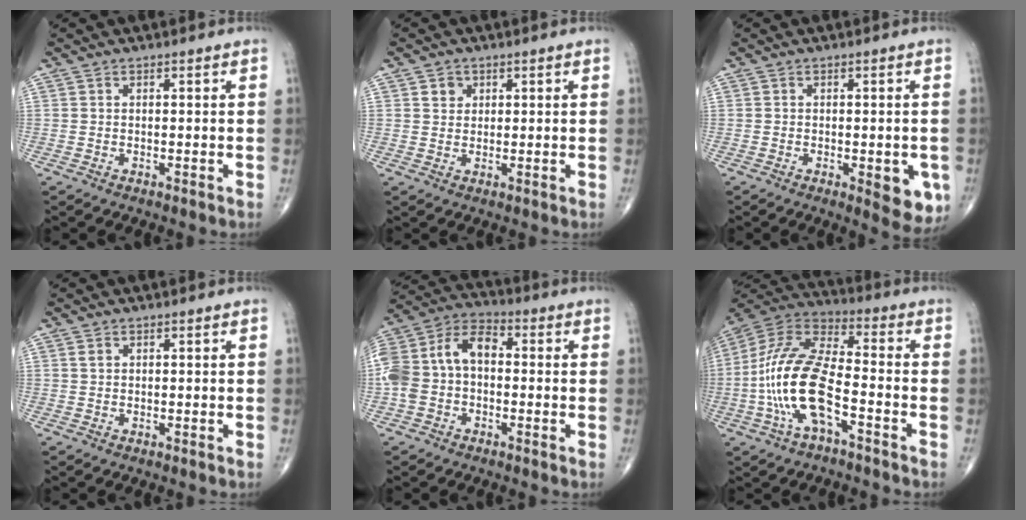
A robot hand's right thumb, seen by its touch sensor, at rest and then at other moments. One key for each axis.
{"total": 2.4, "fx": 1.0, "fy": 2.1, "fz": 0.7, "tx": 0.000, "ty": -0.005, "tz": 0.014}
{"total": 6.9, "fx": -2.0, "fy": 2.7, "fz": 6.0, "tx": -0.053, "ty": -0.008, "tz": -0.017}
{"total": 0.8, "fx": 0.4, "fy": 0.6, "fz": 0.4, "tx": -0.007, "ty": 0.002, "tz": 0.007}
{"total": 13.2, "fx": -0.4, "fy": 8.9, "fz": 9.8, "tx": -0.193, "ty": 0.047, "tz": -0.019}
{"total": 17.1, "fx": -4.9, "fy": 6.9, "fz": 14.8, "tx": -0.310, "ty": 0.042, "tz": -0.096}